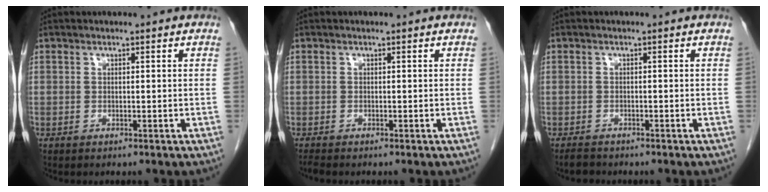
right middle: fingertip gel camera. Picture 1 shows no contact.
{"total": 0.7, "force": [-0.7, 0.0, 0.2], "torque": [-0.012, -0.004, -0.015]}
{"total": 1.7, "force": [-1.5, 0.5, 0.4], "torque": [-0.016, -0.006, -0.023]}